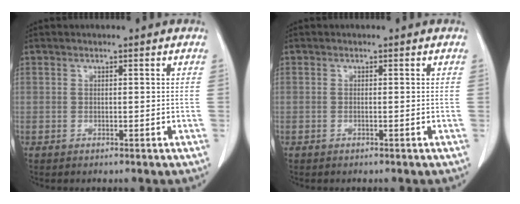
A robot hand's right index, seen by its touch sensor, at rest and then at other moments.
{"total": 0.0}